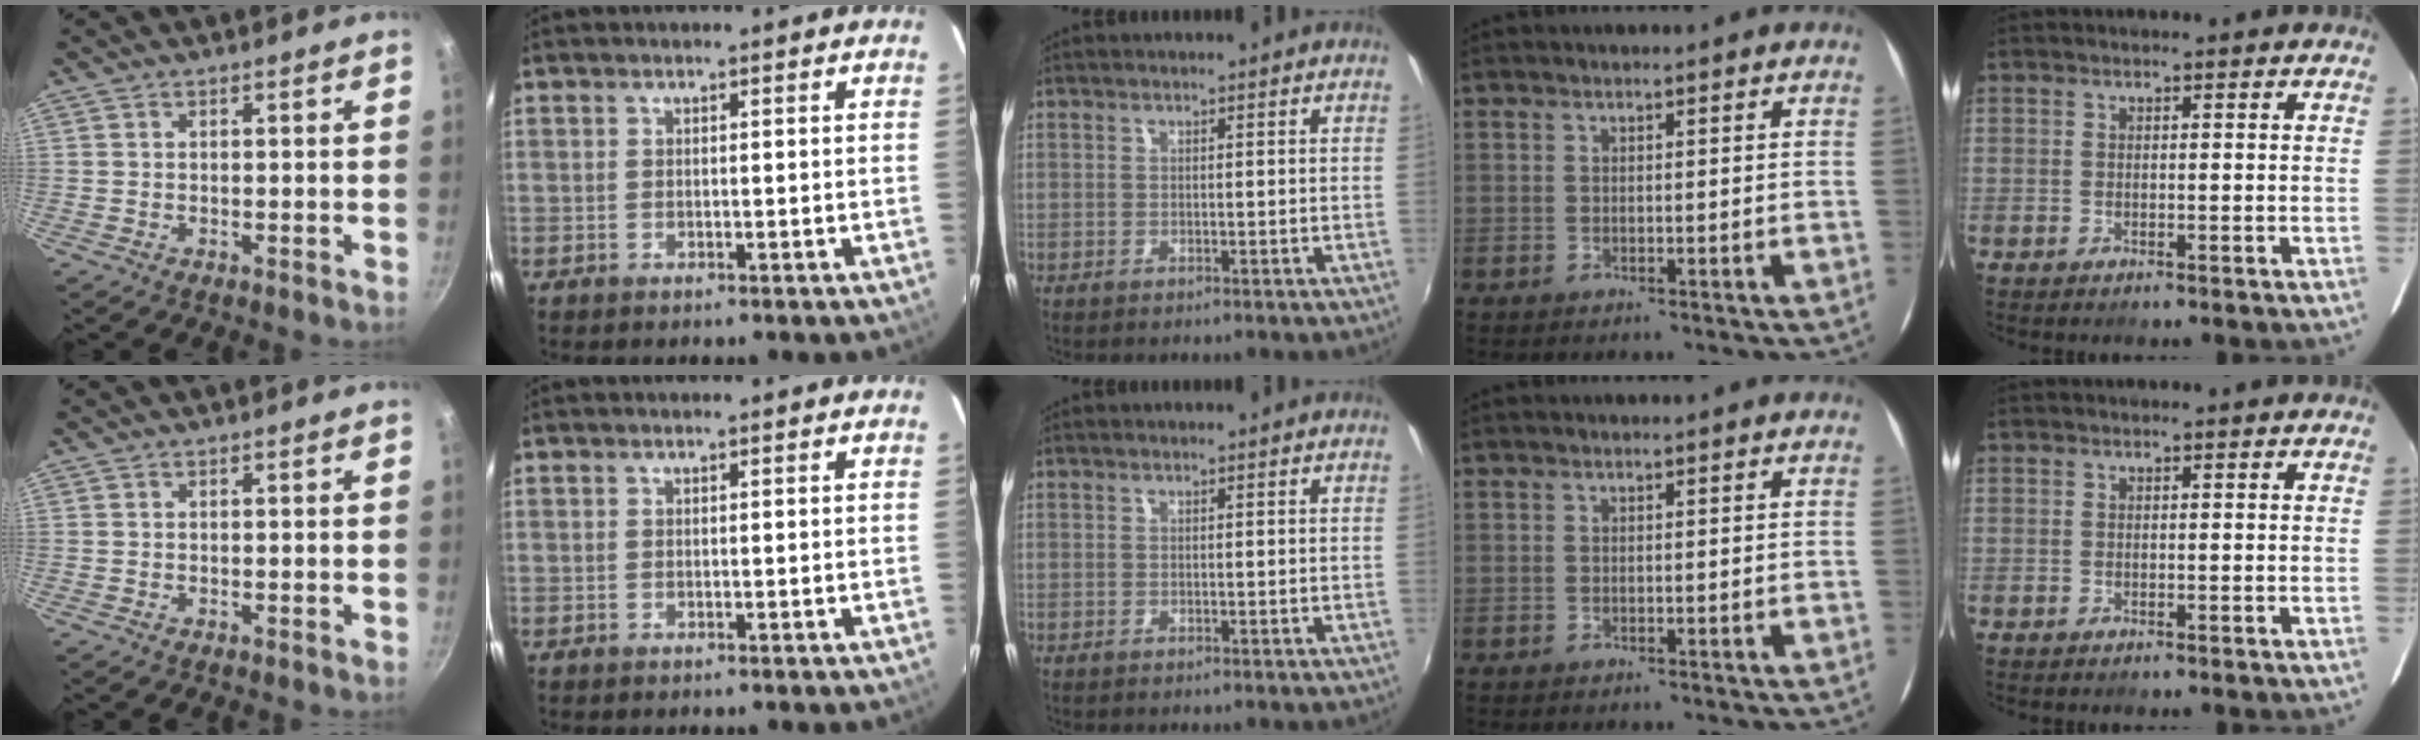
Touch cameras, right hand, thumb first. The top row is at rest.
{}